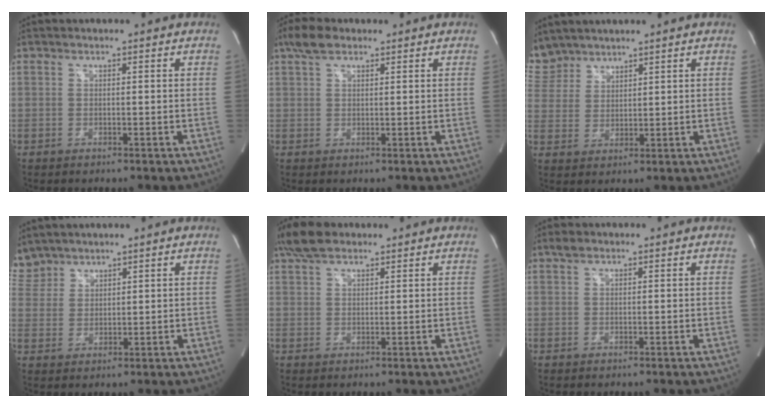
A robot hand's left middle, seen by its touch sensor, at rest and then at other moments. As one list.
[{"total": 3.9, "force": [2.7, 1.6, 2.3], "torque": [-0.057, 0.017, 0.054]}, {"total": 6.1, "force": [5.6, 2.4, -0.1], "torque": [-0.004, 0.012, 0.123]}, {"total": 5.1, "force": [4.7, 2.0, -0.1], "torque": [-0.007, 0.013, 0.106]}, {"total": 5.4, "force": [4.2, 2.1, 2.7], "torque": [-0.066, 0.022, 0.083]}, {"total": 1.1, "force": [0.8, 0.5, 0.5], "torque": [-0.016, 0.010, 0.016]}]